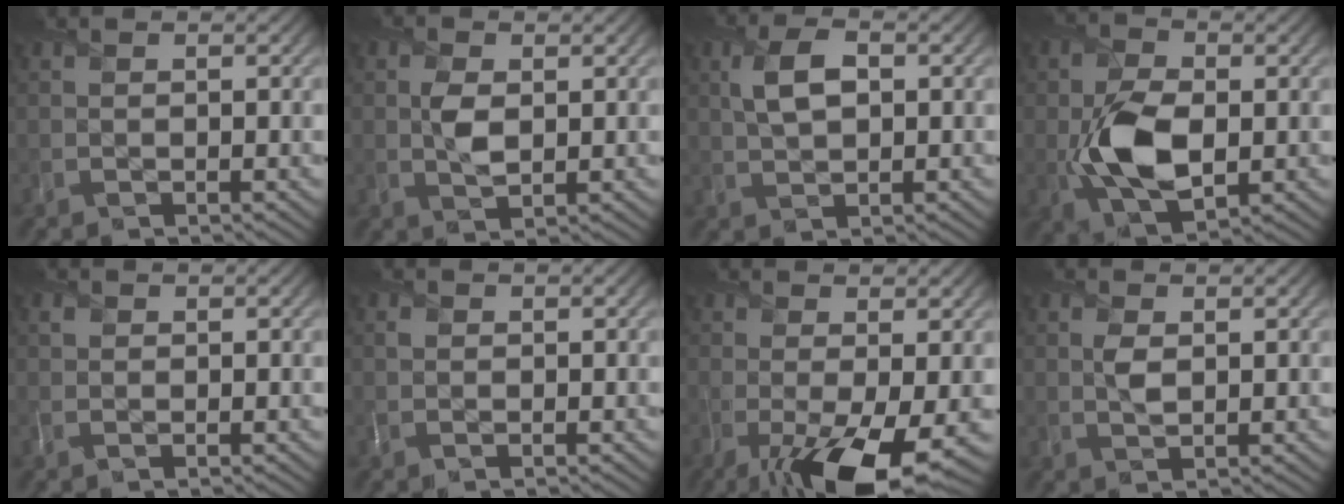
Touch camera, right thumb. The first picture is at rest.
{"total": 2.8, "force": [0.4, 1.8, 2.2], "torque": [-0.051, -0.006, 0.009]}
{"total": 4.5, "force": [1.1, 2.4, 3.6], "torque": [-0.081, 0.004, 0.017]}
{"total": 8.2, "force": [-0.8, 5.1, 6.3], "torque": [-0.142, -0.012, -0.015]}
{"total": 0.6, "force": [0.4, 0.4, -0.2], "torque": [0.007, 0.002, 0.006]}
{"total": 0.9, "force": [-0.1, 0.8, 0.3], "torque": [-0.007, -0.003, -0.005]}
{"total": 9.9, "force": [-4.0, 3.1, 8.5], "torque": [-0.153, -0.024, -0.059]}
{"total": 1.8, "force": [0.4, 1.0, 1.4], "torque": [-0.032, -0.004, 0.009]}